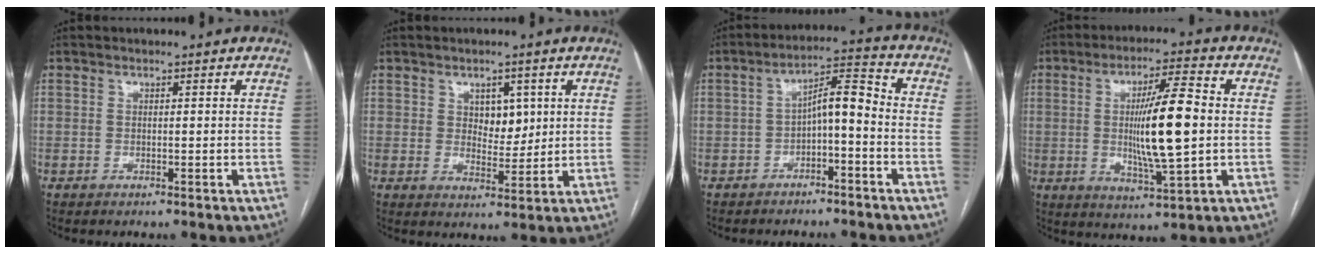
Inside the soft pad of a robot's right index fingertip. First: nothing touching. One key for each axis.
{"total": 4.7, "fx": 1.7, "fy": 2.8, "fz": 3.3, "tx": -0.045, "ty": 0.000, "tz": 0.031}
{"total": 6.8, "fx": -1.9, "fy": 2.0, "fz": 6.2, "tx": -0.104, "ty": 0.032, "tz": -0.031}
{"total": 12.2, "fx": 0.4, "fy": 1.8, "fz": 12.0, "tx": -0.206, "ty": 0.004, "tz": 0.007}